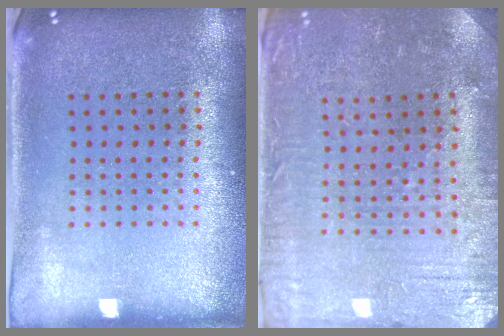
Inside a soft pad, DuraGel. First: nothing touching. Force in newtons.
{"total": 1.0, "press": 0.9, "slide": 0.4}